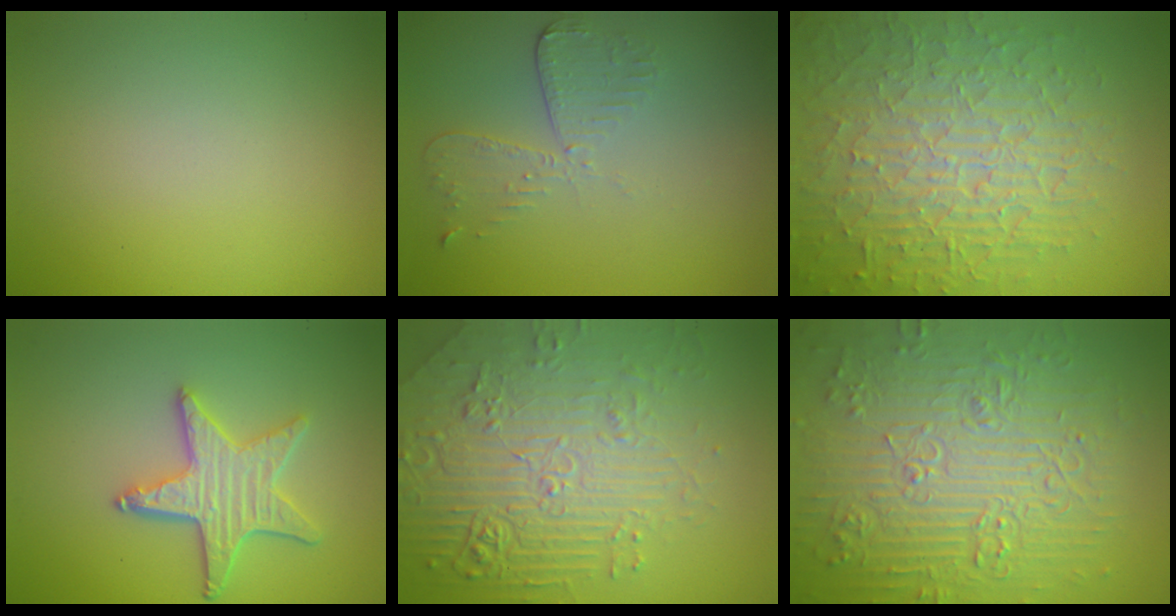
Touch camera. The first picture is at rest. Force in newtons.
{"total": 2.7, "press": 2.4, "slide": 1.2}
{"total": 8.8, "press": 6.2, "slide": 6.2}
{"total": 4.3, "press": 3.7, "slide": 2.3}
{"total": 6.3, "press": 5.3, "slide": 3.5}
{"total": 9.2, "press": 6.8, "slide": 6.2}